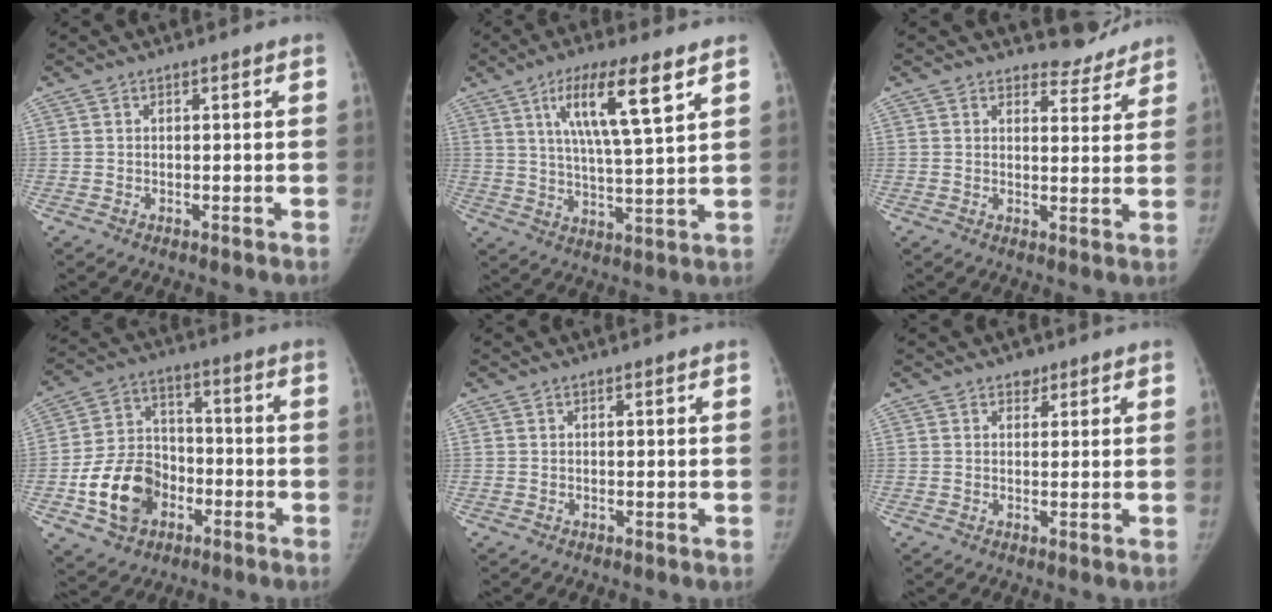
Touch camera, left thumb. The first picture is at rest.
{"total": 12.9, "force": [6.3, 2.2, 11.1], "torque": [-0.195, -0.026, 0.112]}
{"total": 5.3, "force": [4.9, 2.0, 0.0], "torque": [0.024, -0.043, 0.060]}
{"total": 14.3, "force": [-5.2, 10.9, 7.8], "torque": [-0.112, 0.030, -0.088]}
{"total": 0.0}
{"total": 2.0, "force": [1.3, 1.4, 0.5], "torque": [0.008, -0.007, 0.017]}